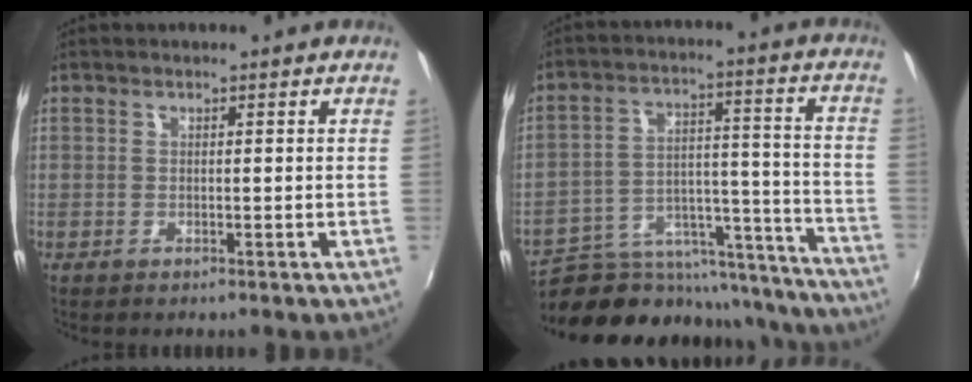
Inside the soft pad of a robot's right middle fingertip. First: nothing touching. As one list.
[{"total": 25.5, "force": [-21.0, 10.2, 10.1], "torque": [-0.167, 0.035, -0.262]}]